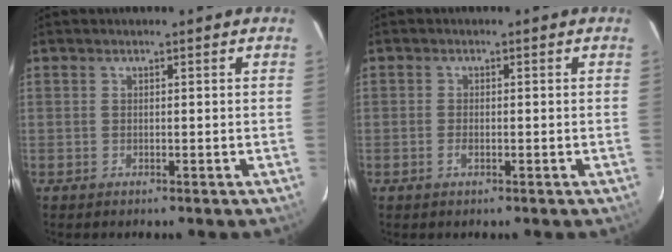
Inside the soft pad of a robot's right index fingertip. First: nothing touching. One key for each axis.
{"total": 1.4, "fx": -0.6, "fy": 0.7, "fz": 1.1, "tx": -0.023, "ty": 0.000, "tz": -0.012}